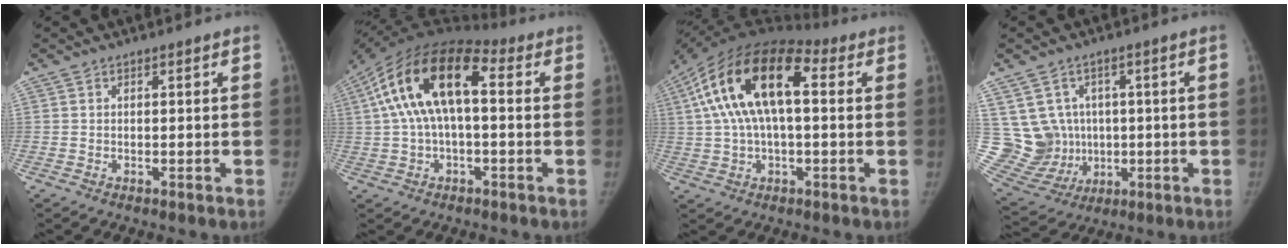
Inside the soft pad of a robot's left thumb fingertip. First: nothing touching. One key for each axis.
{"total": 17.3, "fx": 2.8, "fy": 8.6, "fz": 14.8, "tx": -0.274, "ty": 0.053, "tz": 0.036}
{"total": 19.4, "fx": 4.0, "fy": 9.6, "fz": 16.3, "tx": -0.300, "ty": 0.046, "tz": 0.055}
{"total": 11.7, "fx": 1.4, "fy": 11.0, "fz": 3.8, "tx": -0.039, "ty": 0.008, "tz": 0.057}